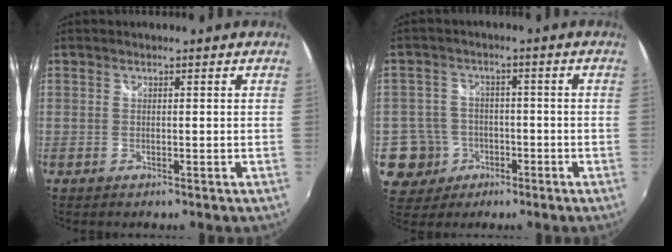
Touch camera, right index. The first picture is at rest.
{"total": 8.2, "force": [-2.8, 7.6, 1.2], "torque": [-0.054, 0.020, -0.040]}